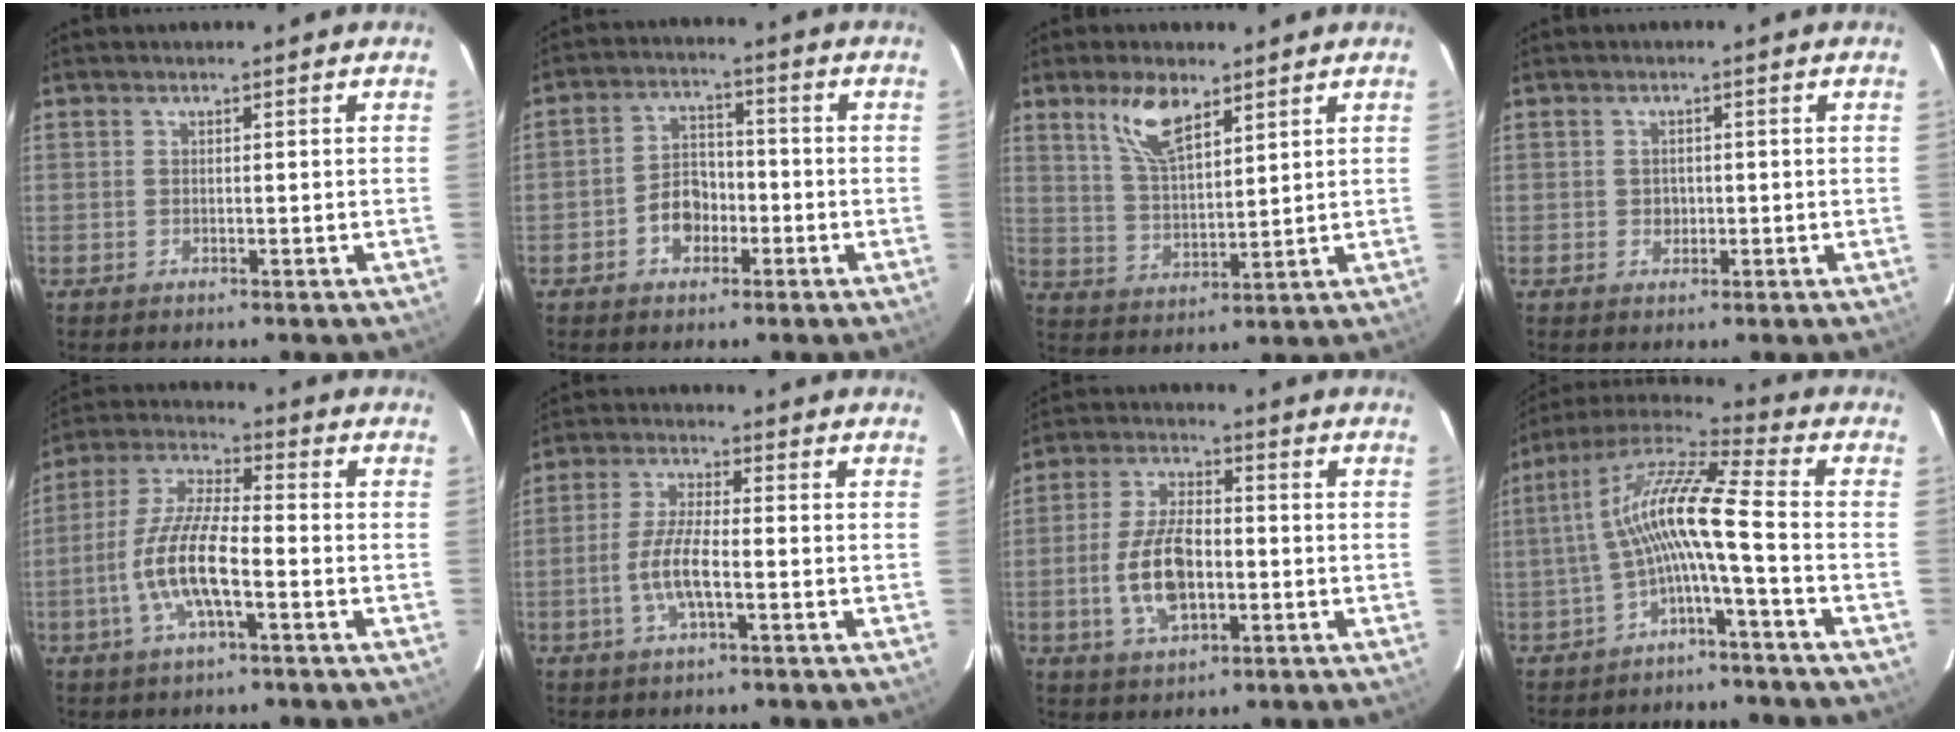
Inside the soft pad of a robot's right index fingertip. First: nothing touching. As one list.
[{"total": 6.3, "force": [-2.7, 4.6, 3.3], "torque": [-0.064, 0.020, -0.039]}, {"total": 8.7, "force": [5.5, 3.4, 5.8], "torque": [-0.111, 0.007, 0.113]}, {"total": 1.8, "force": [-0.2, 1.7, 0.6], "torque": [-0.008, 0.003, -0.002]}, {"total": 11.7, "force": [-3.9, 3.0, 10.6], "torque": [-0.225, -0.002, -0.075]}, {"total": 6.7, "force": [-2.1, 1.5, 6.2], "torque": [-0.128, -0.001, -0.042]}, {"total": 11.0, "force": [-2.3, 5.4, 9.2], "torque": [-0.189, 0.002, -0.037]}, {"total": 12.2, "force": [-2.6, 0.7, 11.9], "torque": [-0.240, 0.020, -0.056]}]